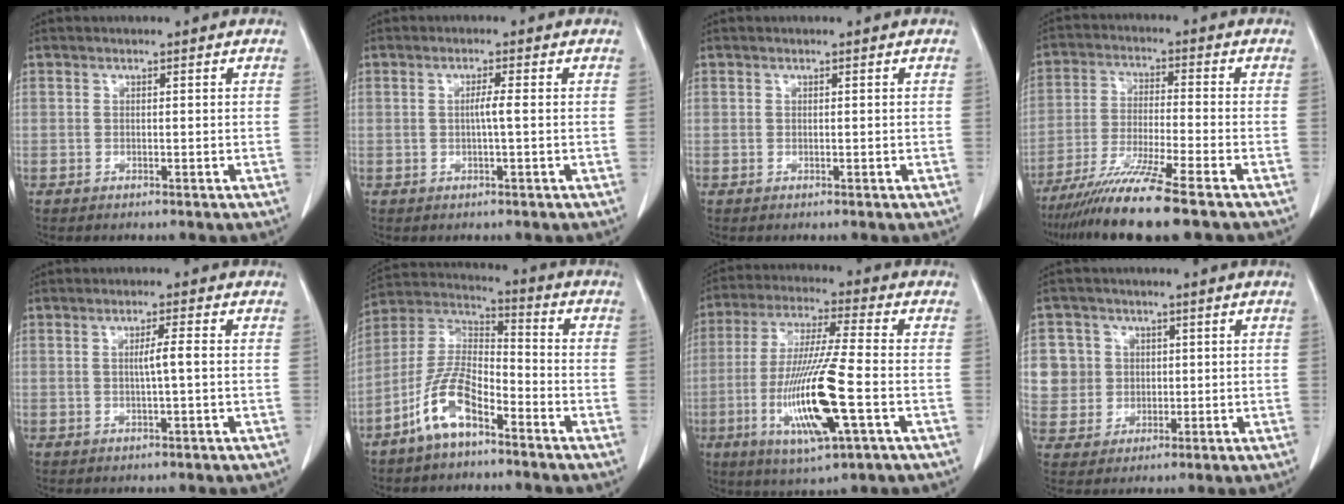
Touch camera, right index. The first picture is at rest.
{"total": 1.8, "force": [-0.1, -0.3, 1.8], "torque": [-0.034, 0.000, -0.002]}
{"total": 0.0}
{"total": 11.3, "force": [-8.6, -1.2, 7.3], "torque": [-0.134, -0.038, -0.149]}
{"total": 2.5, "force": [0.0, -0.3, 2.5], "torque": [-0.042, 0.000, 0.000]}
{"total": 10.5, "force": [-6.3, 3.7, 7.5], "torque": [-0.166, 0.007, -0.126]}
{"total": 15.5, "force": [-4.4, 0.9, 14.9], "torque": [-0.302, -0.021, -0.078]}
{"total": 8.0, "force": [1.5, 7.8, 0.9], "torque": [-0.024, 0.026, 0.040]}